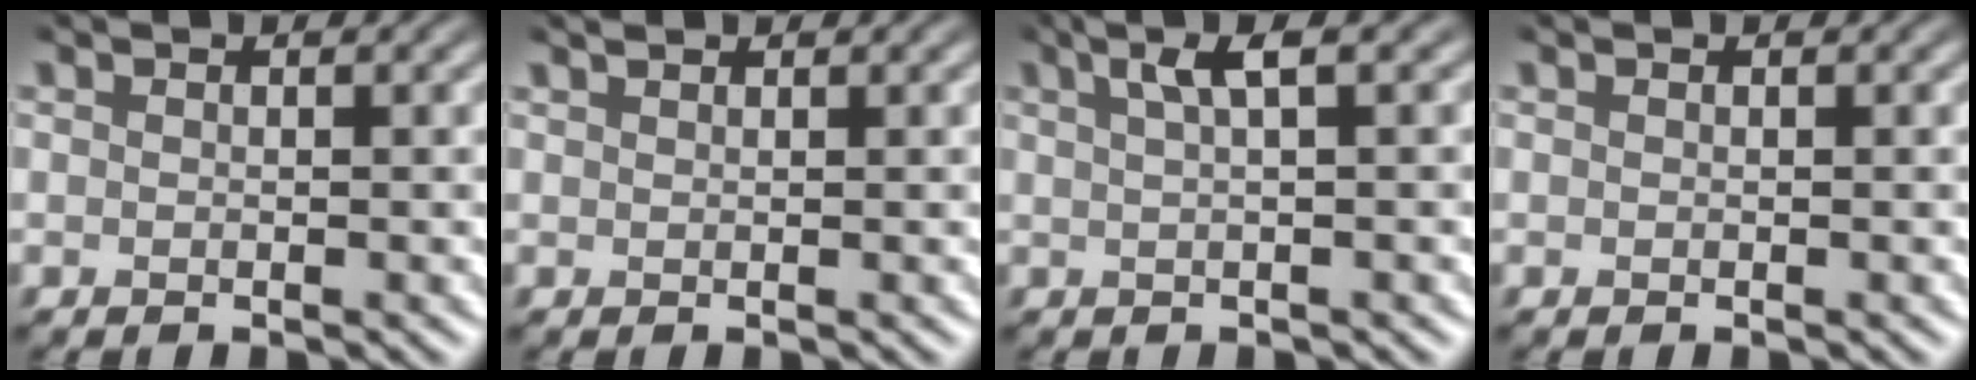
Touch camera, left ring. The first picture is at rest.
{"total": 0.7, "force": [0.7, 0.0, 0.1], "torque": [-0.008, 0.006, 0.014]}
{"total": 3.1, "force": [1.4, 0.4, 2.7], "torque": [-0.044, 0.009, 0.024]}
{"total": 0.0}